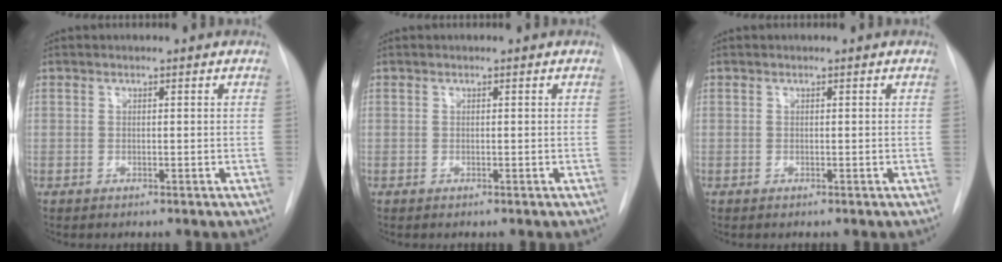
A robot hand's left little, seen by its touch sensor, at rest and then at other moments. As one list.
[{"total": 0.0}, {"total": 0.0}]